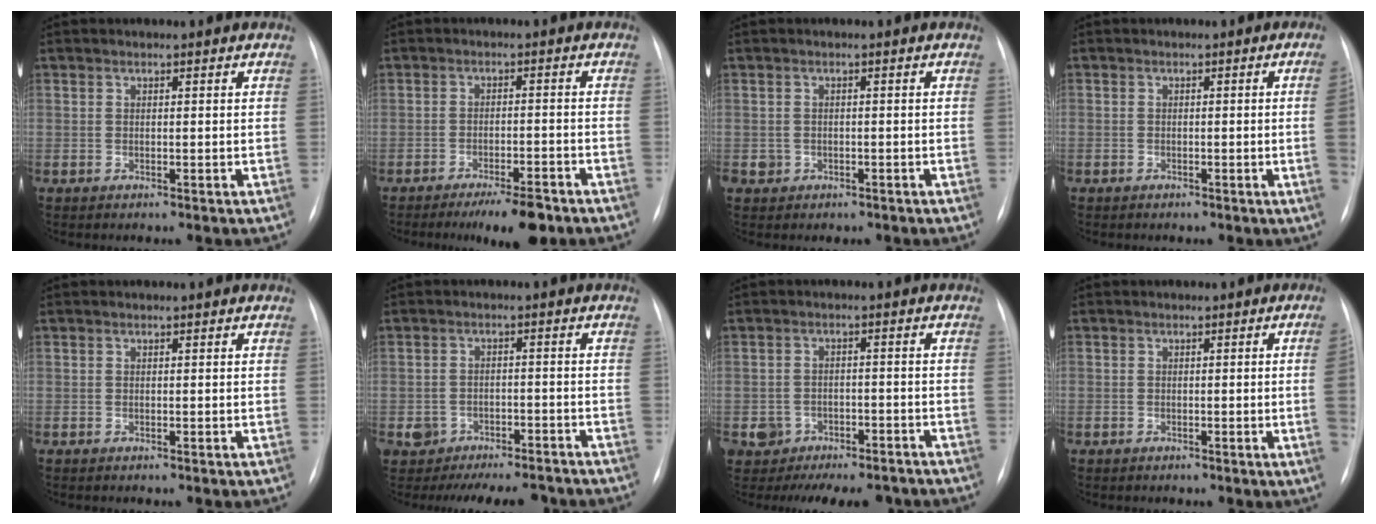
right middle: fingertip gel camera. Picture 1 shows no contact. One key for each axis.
{"total": 6.8, "fx": -4.9, "fy": 1.5, "fz": 4.4, "tx": -0.062, "ty": -0.007, "tz": -0.073}
{"total": 1.9, "fx": -0.7, "fy": 1.7, "fz": 0.2, "tx": -0.003, "ty": 0.007, "tz": -0.005}
{"total": 2.5, "fx": -0.5, "fy": -0.6, "fz": 2.4, "tx": -0.031, "ty": 0.000, "tz": -0.009}
{"total": 0.0}
{"total": 10.0, "fx": -8.6, "fy": 4.4, "fz": 2.3, "tx": -0.020, "ty": 0.023, "tz": -0.108}
{"total": 9.2, "fx": -7.1, "fy": 5.5, "fz": 2.1, "tx": -0.020, "ty": 0.025, "tz": -0.088}
{"total": 2.7, "fx": -0.5, "fy": -0.7, "fz": 2.5, "tx": -0.032, "ty": -0.002, "tz": -0.007}